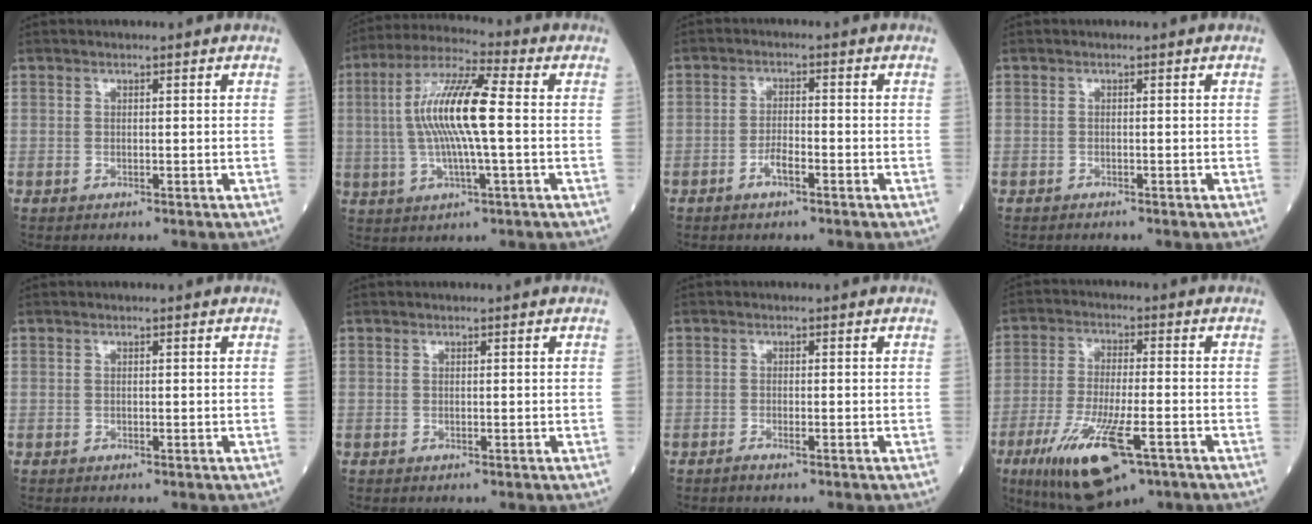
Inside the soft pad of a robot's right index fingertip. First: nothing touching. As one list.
[{"total": 12.8, "force": [0.4, 1.3, 12.7], "torque": [-0.254, 0.013, 0.002]}, {"total": 2.9, "force": [-1.6, 0.7, 2.4], "torque": [-0.040, 0.003, -0.030]}, {"total": 0.9, "force": [-0.9, 0.1, 0.3], "torque": [-0.005, 0.000, -0.012]}, {"total": 0.0}, {"total": 0.0}, {"total": 1.1, "force": [-0.7, 0.1, 0.9], "torque": [-0.020, -0.002, -0.012]}, {"total": 14.5, "force": [-7.1, 3.6, 12.1], "torque": [-0.236, -0.027, -0.113]}]